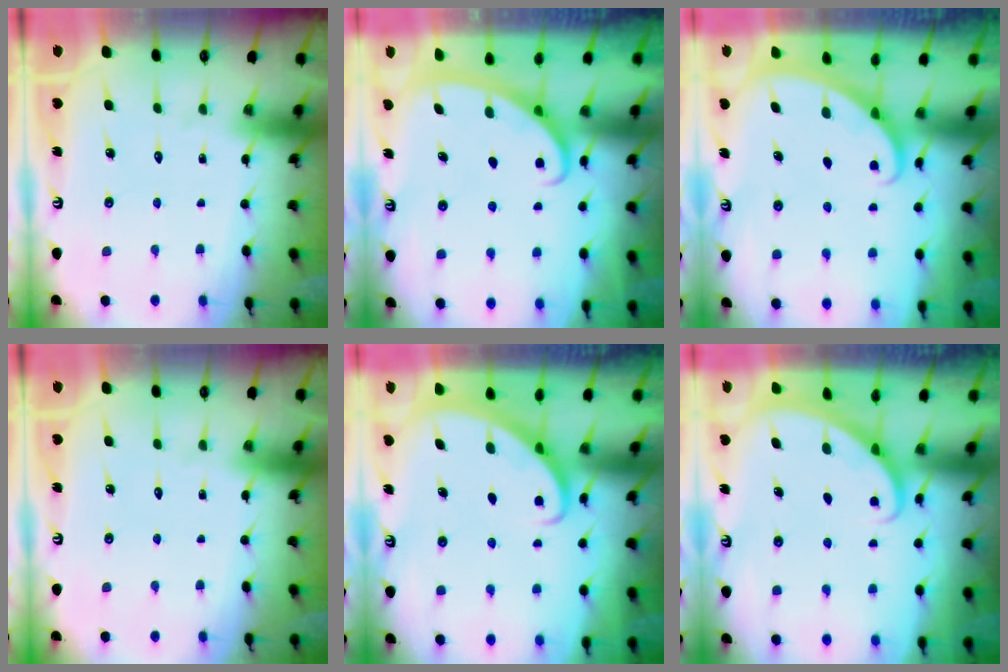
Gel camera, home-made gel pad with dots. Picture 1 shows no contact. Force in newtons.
{"total": 3.0, "press": 2.9, "slide": 0.4}
{"total": 1.4, "press": 1.4, "slide": 0.0}
{"total": 0.0}
{"total": 3.0, "press": 3.0, "slide": 0.2}
{"total": 1.9, "press": 1.9, "slide": 0.1}